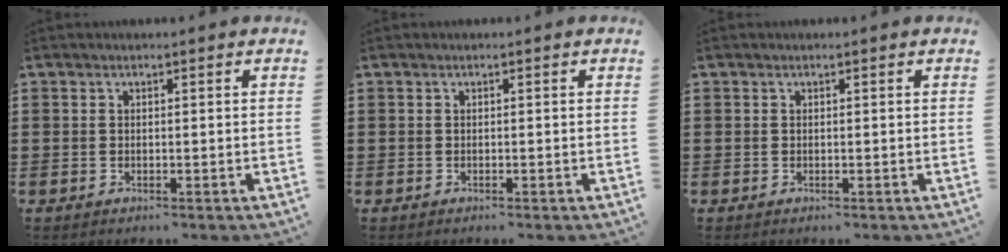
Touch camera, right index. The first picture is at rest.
{"total": 0.0}
{"total": 0.0}